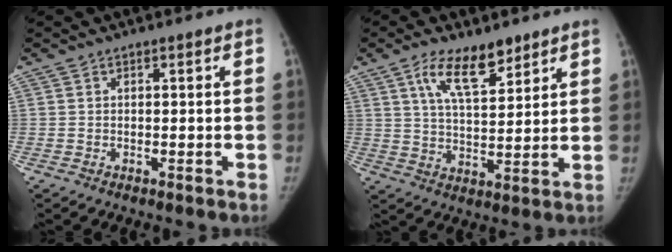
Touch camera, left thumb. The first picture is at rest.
{"total": 10.5, "force": [6.5, 4.3, 6.9], "torque": [-0.102, -0.037, 0.121]}